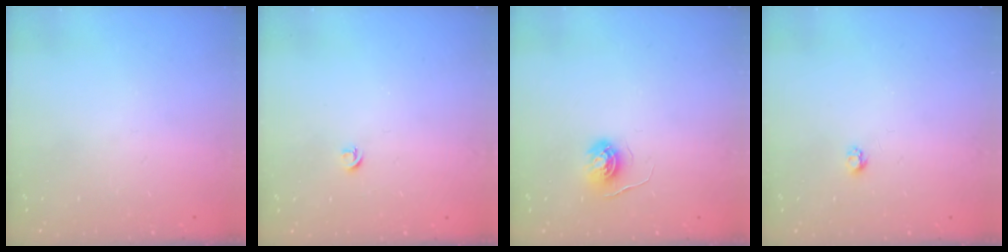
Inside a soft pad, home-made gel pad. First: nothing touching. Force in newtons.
{"total": 3.9, "press": 3.9, "slide": 0.7}
{"total": 4.6, "press": 4.6, "slide": 0.4}
{"total": 2.7, "press": 2.7, "slide": 0.4}